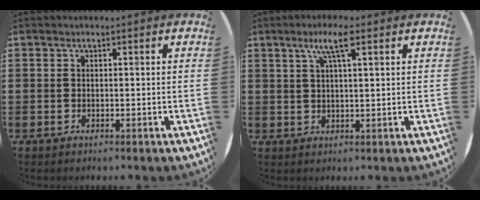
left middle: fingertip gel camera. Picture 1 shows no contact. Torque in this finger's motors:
{"motor_torque": [1.22, -0.64, 0.18, 0.17]}